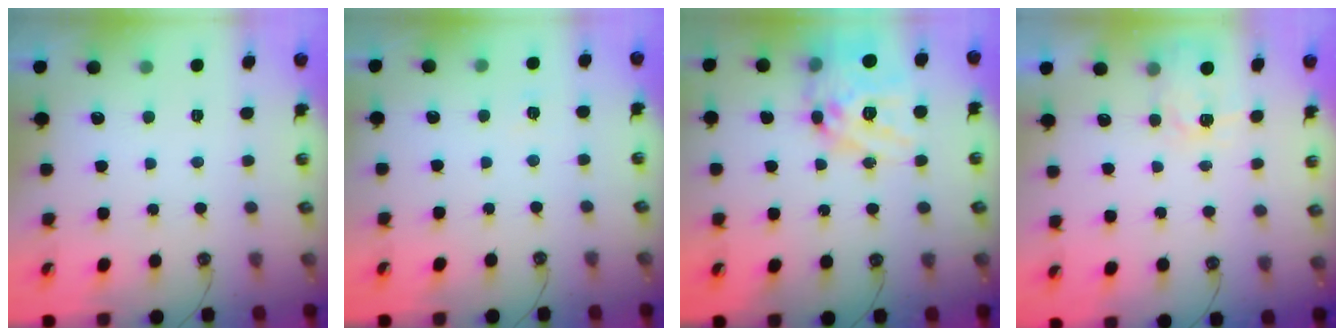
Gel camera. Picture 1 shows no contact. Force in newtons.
{"total": 2.2, "press": 2.2, "slide": 0.3}
{"total": 19.1, "press": 19.0, "slide": 1.8}
{"total": 3.7, "press": 3.6, "slide": 0.5}